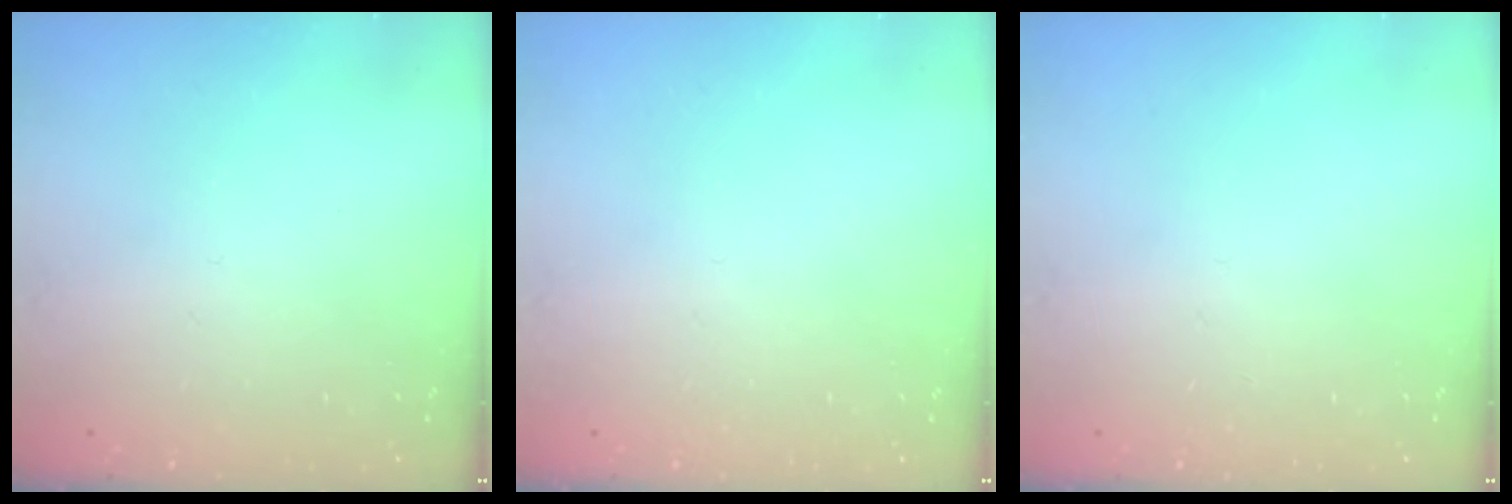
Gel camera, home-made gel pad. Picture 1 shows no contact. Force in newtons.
{"total": 0.0}
{"total": 0.0}